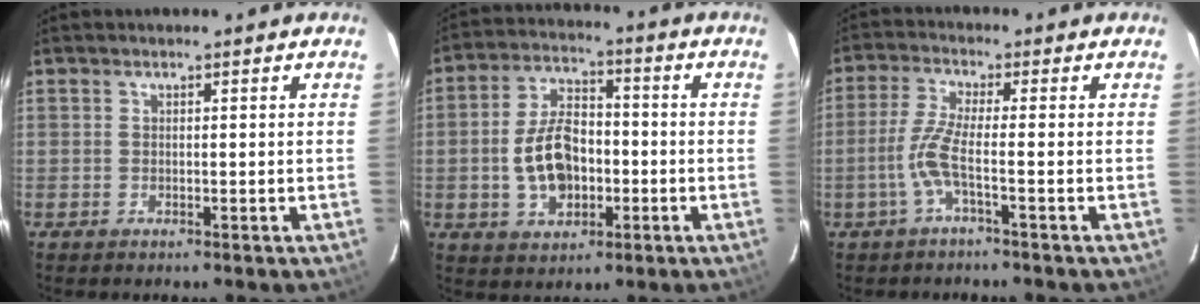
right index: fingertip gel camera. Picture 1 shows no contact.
{"total": 11.2, "force": [-2.2, 7.1, 8.4], "torque": [-0.168, 0.018, -0.028]}
{"total": 5.1, "force": [-2.1, -0.4, 4.7], "torque": [-0.111, -0.002, -0.039]}